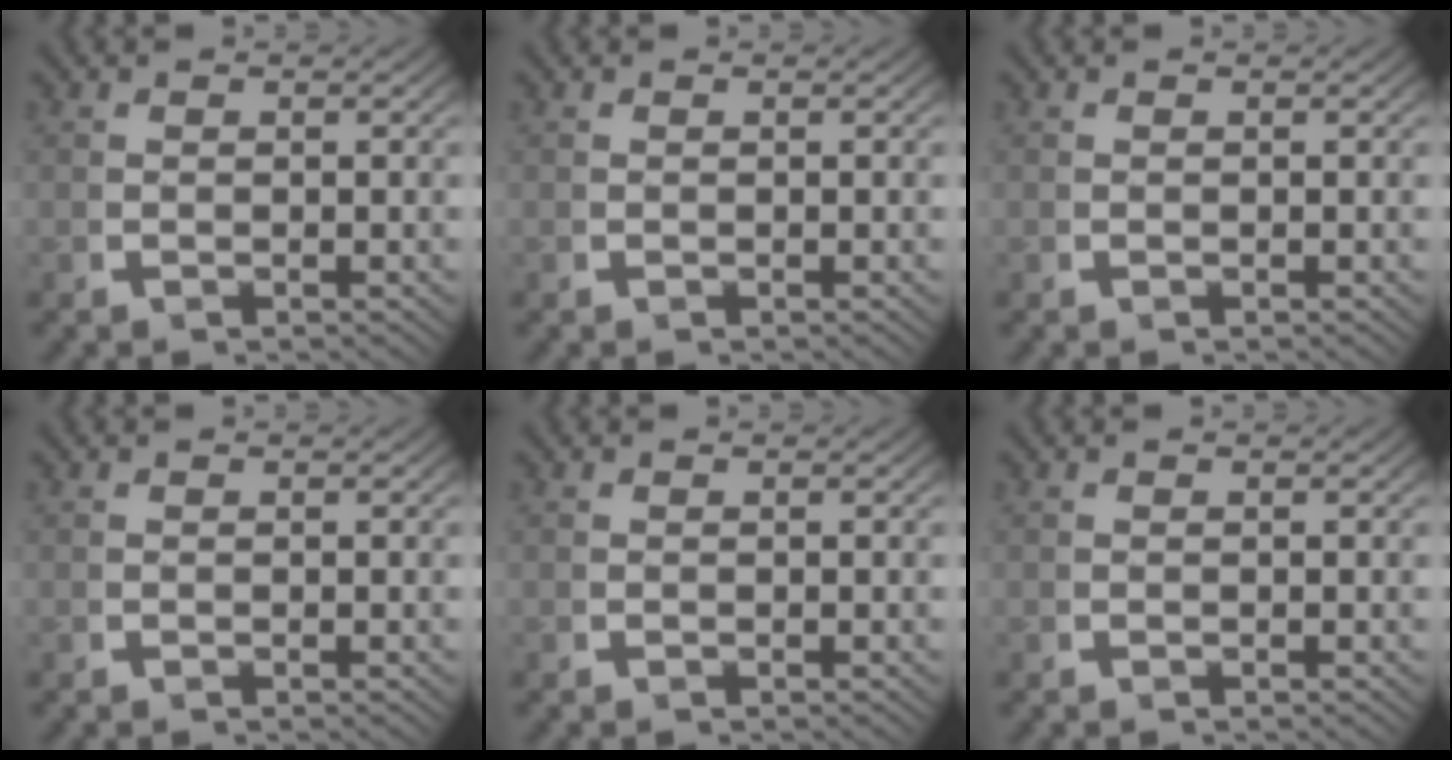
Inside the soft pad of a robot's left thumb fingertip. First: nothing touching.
{"total": 0.0}
{"total": 0.0}
{"total": 0.0}
{"total": 0.0}
{"total": 0.0}